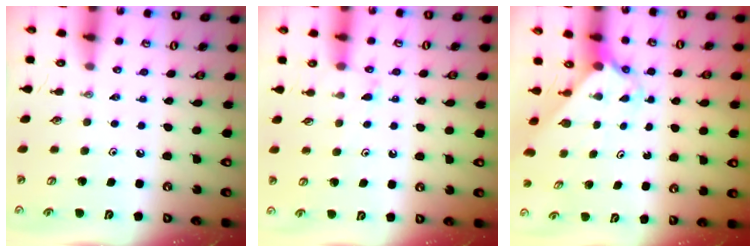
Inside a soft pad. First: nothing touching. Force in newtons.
{"total": 6.4, "press": 6.3, "slide": 0.6}
{"total": 2.2, "press": 2.2, "slide": 0.2}